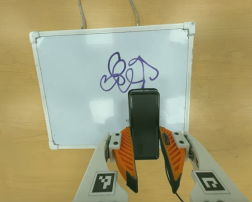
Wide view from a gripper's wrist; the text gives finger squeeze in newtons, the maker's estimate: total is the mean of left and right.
{"total": 5.2, "left": 4.0, "right": 6.4}